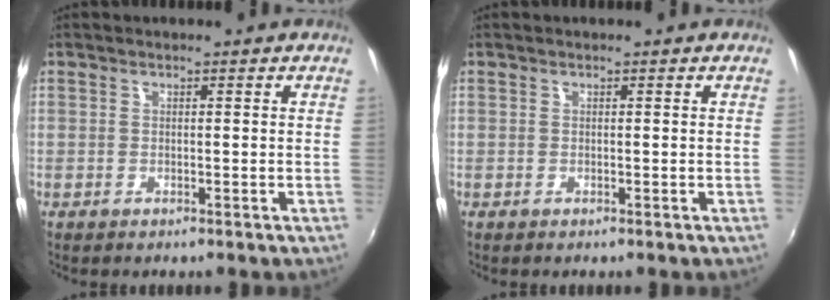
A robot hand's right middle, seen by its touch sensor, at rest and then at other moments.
{"total": 0.0}